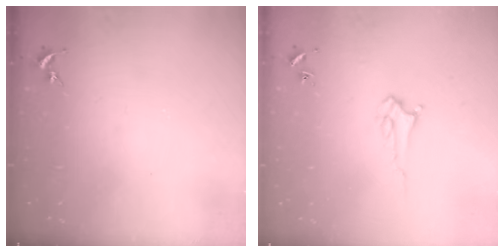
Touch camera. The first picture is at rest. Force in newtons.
{"total": 2.8, "press": 2.8, "slide": 0.4}